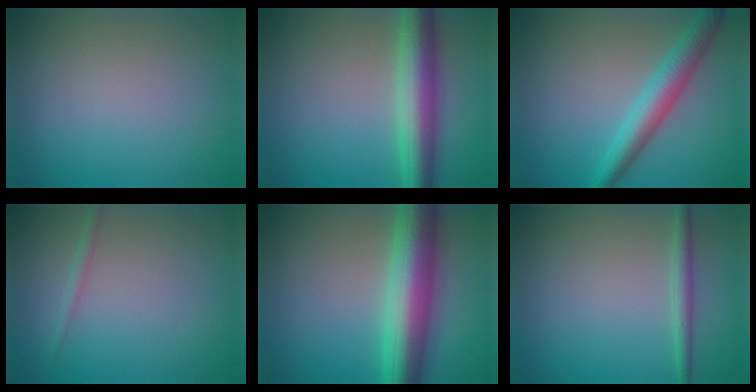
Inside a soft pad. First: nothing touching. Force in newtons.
{"total": 6.4, "press": 6.4, "slide": 0.0}
{"total": 4.5, "press": 4.5, "slide": 0.1}
{"total": 0.8, "press": 0.8, "slide": 0.0}
{"total": 9.8, "press": 9.8, "slide": 0.0}
{"total": 1.8, "press": 1.8, "slide": 0.1}